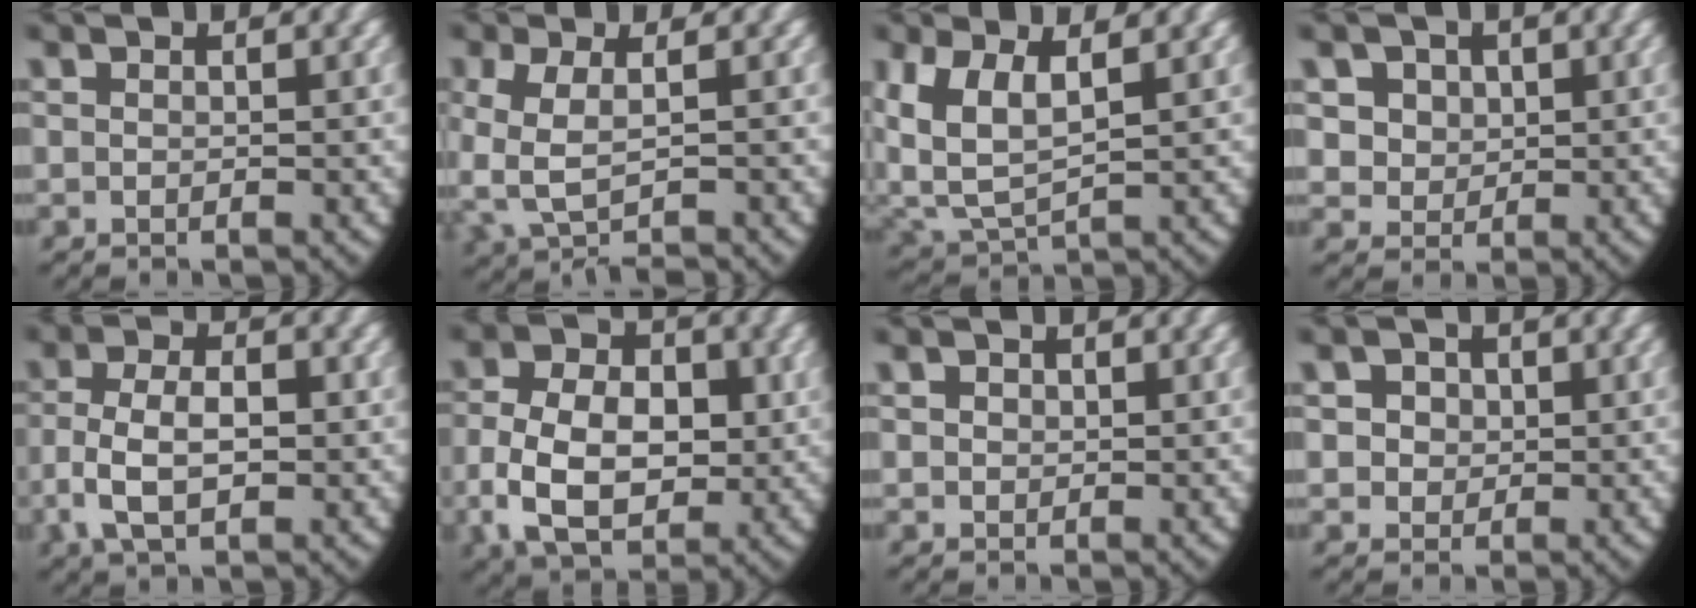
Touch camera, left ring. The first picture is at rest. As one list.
[{"total": 4.6, "force": [-0.9, 2.9, 3.5], "torque": [-0.094, -0.012, -0.004]}, {"total": 6.7, "force": [1.3, 5.2, 4.1], "torque": [-0.132, -0.034, 0.044]}, {"total": 6.8, "force": [1.6, 6.0, 2.8], "torque": [-0.082, -0.011, 0.030]}, {"total": 5.3, "force": [-0.7, 3.3, 4.0], "torque": [-0.094, -0.013, -0.003]}, {"total": 9.1, "force": [-0.6, 6.9, 6.0], "torque": [-0.133, -0.030, 0.003]}, {"total": 1.2, "force": [0.4, 1.1, 0.5], "torque": [-0.012, -0.004, 0.013]}, {"total": 5.1, "force": [1.4, 4.4, 2.2], "torque": [-0.047, 0.008, 0.020]}]